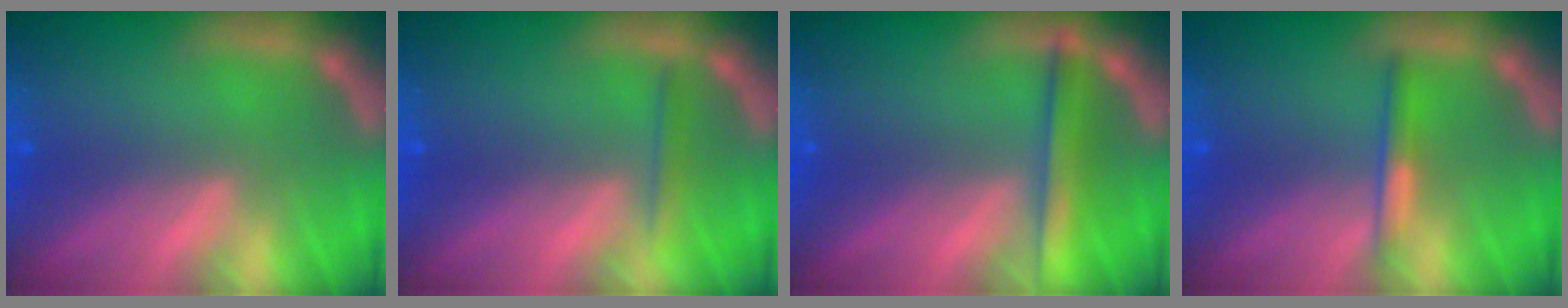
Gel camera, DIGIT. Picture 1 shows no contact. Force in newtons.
{"total": 1.4}
{"total": 3.5}
{"total": 1.9}